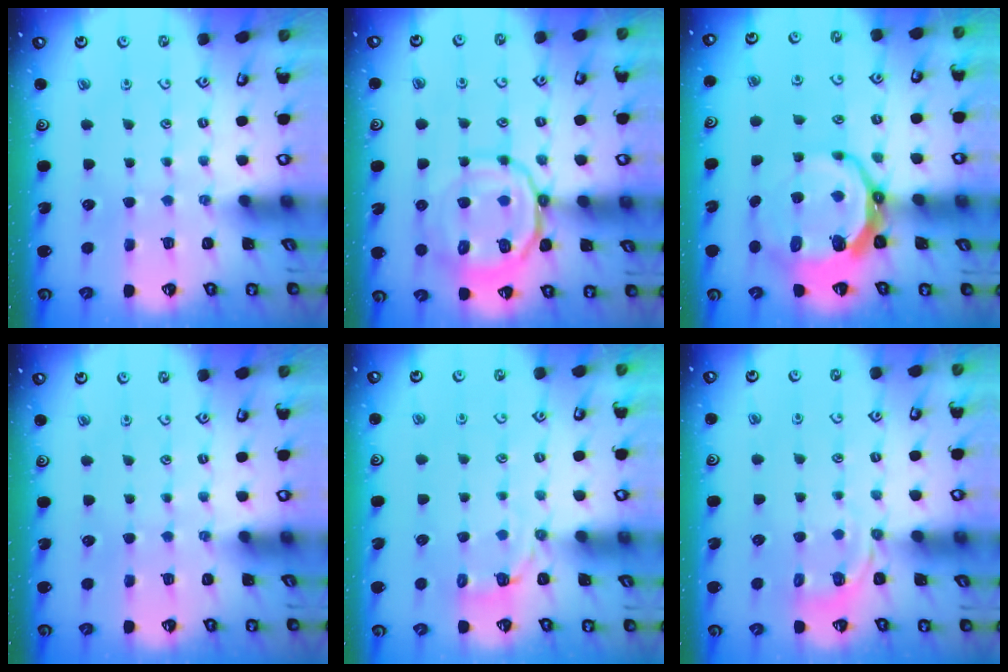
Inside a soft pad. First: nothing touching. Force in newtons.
{"total": 14.0, "press": 13.9, "slide": 1.6}
{"total": 12.3, "press": 11.3, "slide": 4.8}
{"total": 0.0}
{"total": 3.0, "press": 1.6, "slide": 2.5}
{"total": 2.8, "press": 2.1, "slide": 1.8}